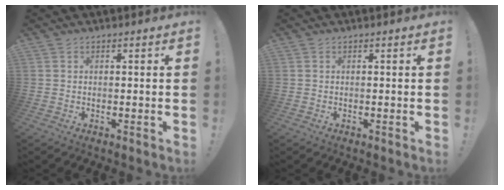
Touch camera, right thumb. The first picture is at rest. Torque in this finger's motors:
{"motor_torque": [0.00, 0.00, -0.03, 0.03, 0.03]}